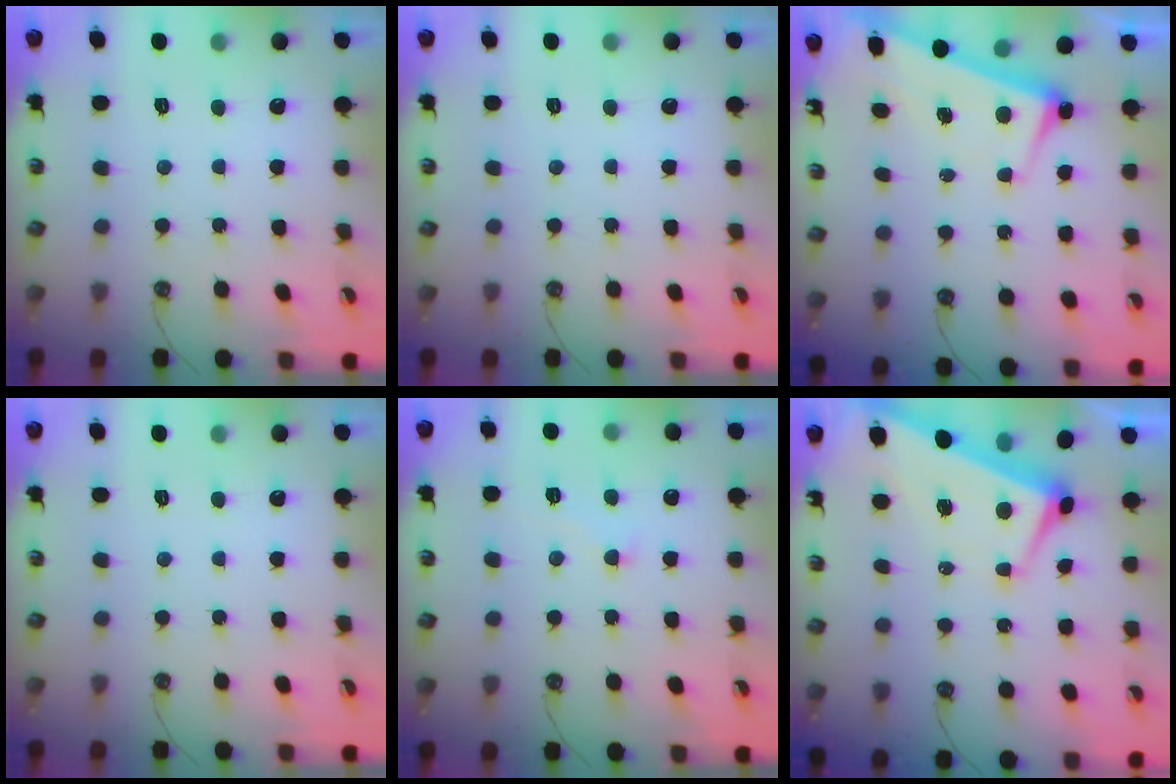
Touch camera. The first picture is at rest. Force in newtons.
{"total": 0.0}
{"total": 3.3, "press": 3.3, "slide": 0.7}
{"total": 0.0}
{"total": 2.4, "press": 2.3, "slide": 0.5}
{"total": 0.8, "press": 0.2, "slide": 0.8}